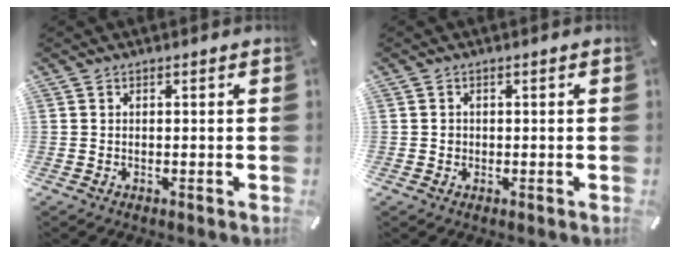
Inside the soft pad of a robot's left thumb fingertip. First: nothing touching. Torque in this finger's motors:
{"motor_torque": [0.01, -0.04, 0.22, -0.03, 0.00]}